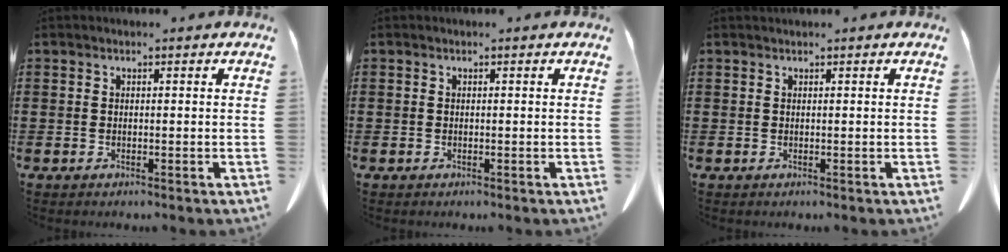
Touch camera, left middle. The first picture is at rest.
{"total": 0.0}
{"total": 0.0}